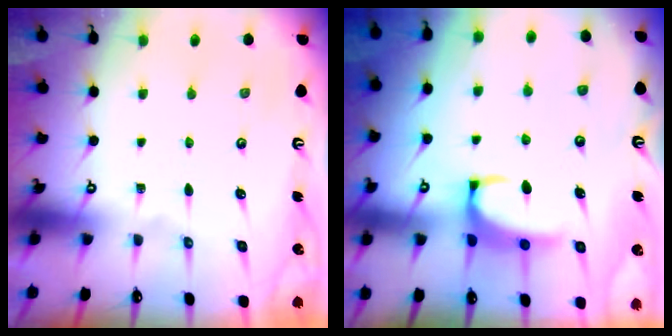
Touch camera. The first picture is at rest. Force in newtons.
{"total": 2.5, "press": 2.4, "slide": 0.8}